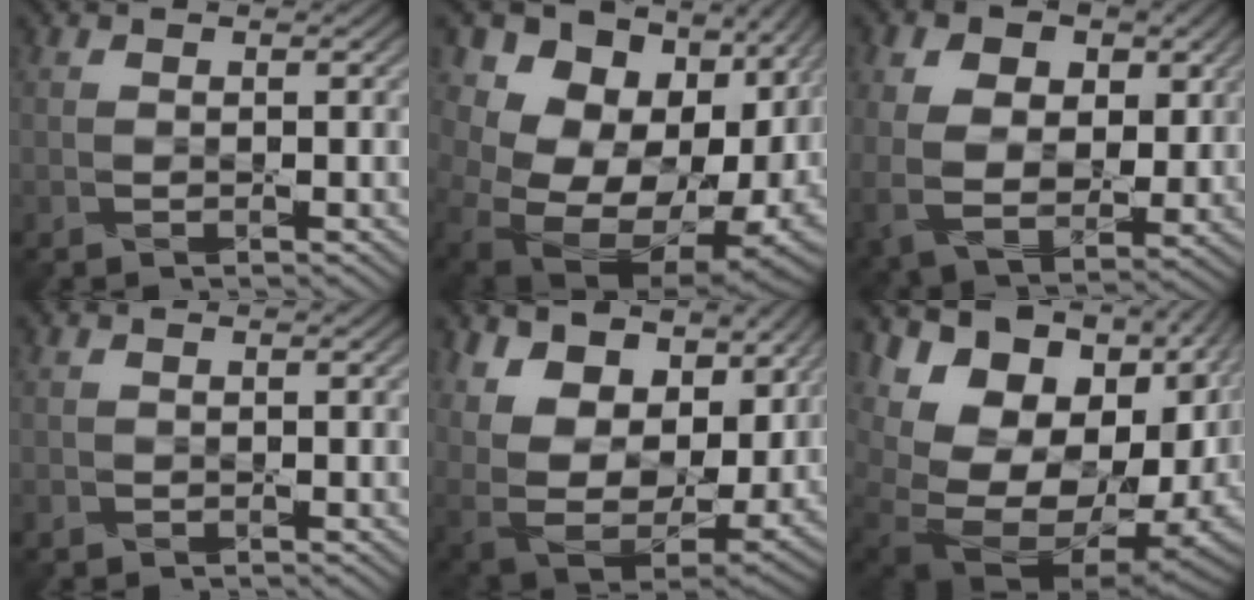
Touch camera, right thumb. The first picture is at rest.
{"total": 19.4, "force": [2.7, 15.4, 11.5], "torque": [-0.186, -0.015, 0.081]}
{"total": 10.7, "force": [2.1, 7.9, 6.8], "torque": [-0.172, -0.004, 0.044]}
{"total": 0.7, "force": [-0.5, 0.4, 0.1], "torque": [-0.005, -0.002, -0.010]}
{"total": 15.5, "force": [6.1, 11.1, 9.0], "torque": [-0.217, 0.000, 0.117]}
{"total": 20.9, "force": [-0.9, 15.6, 13.8], "torque": [-0.237, -0.030, 0.019]}